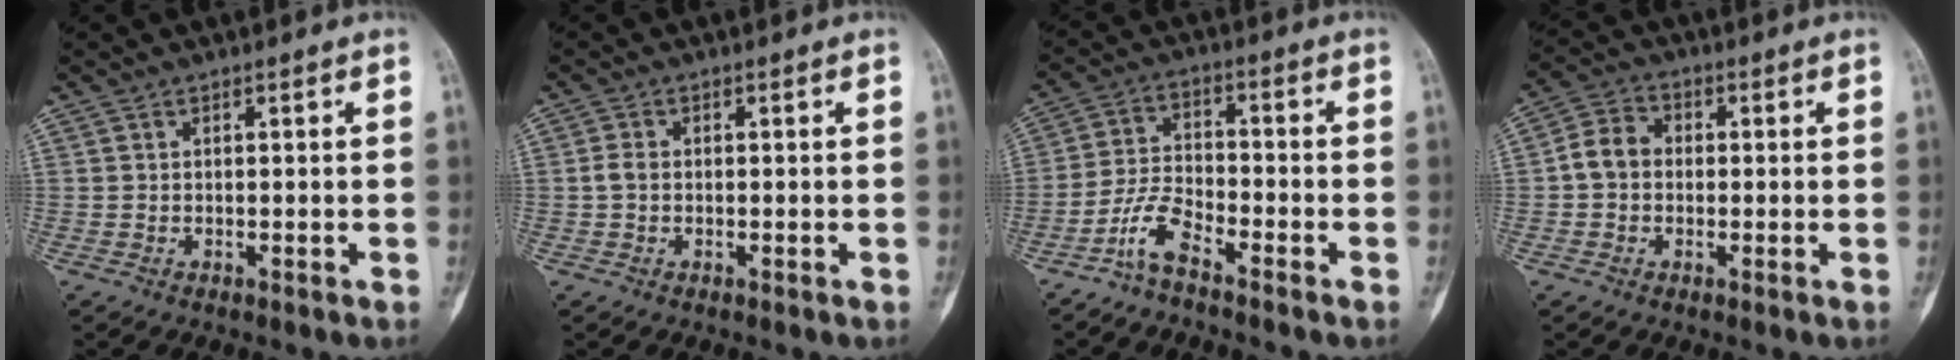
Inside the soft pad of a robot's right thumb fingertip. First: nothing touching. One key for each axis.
{"total": 1.8, "fx": -0.1, "fy": 1.3, "fz": 1.3, "tx": -0.026, "ty": 0.002, "tz": -0.006}
{"total": 5.8, "fx": -4.5, "fy": 1.4, "fz": 3.3, "tx": -0.075, "ty": 0.029, "tz": -0.101}
{"total": 5.9, "fx": -0.3, "fy": 4.9, "fz": 3.4, "tx": -0.049, "ty": 0.020, "tz": -0.016}